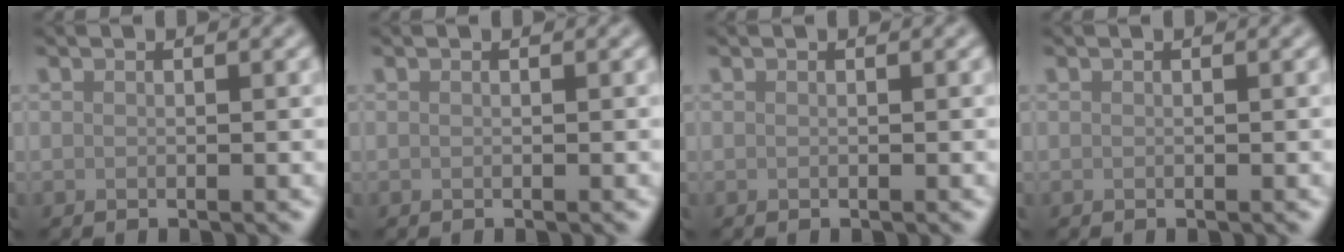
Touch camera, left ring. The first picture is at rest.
{"total": 0.0}
{"total": 0.0}
{"total": 0.0}